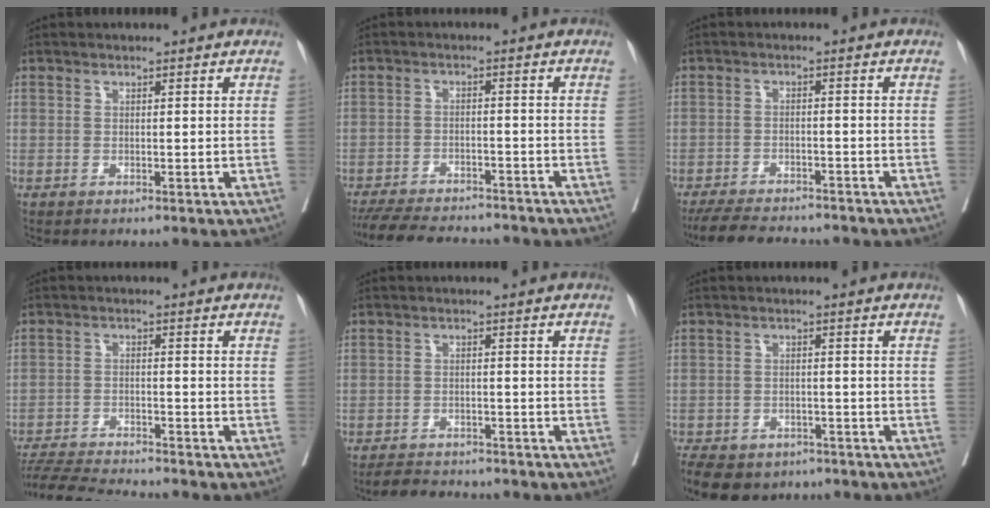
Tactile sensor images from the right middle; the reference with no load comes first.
{"total": 14.2, "force": [-12.8, 3.3, 5.2], "torque": [-0.110, -0.011, -0.181]}
{"total": 10.6, "force": [-9.6, 2.2, 3.8], "torque": [-0.065, -0.012, -0.140]}
{"total": 10.9, "force": [-10.3, 0.0, 3.5], "torque": [-0.062, -0.012, -0.169]}
{"total": 5.9, "force": [-5.6, 1.5, 1.3], "torque": [-0.023, -0.010, -0.085]}
{"total": 12.3, "force": [-9.4, 6.5, 4.6], "torque": [-0.108, -0.012, -0.123]}